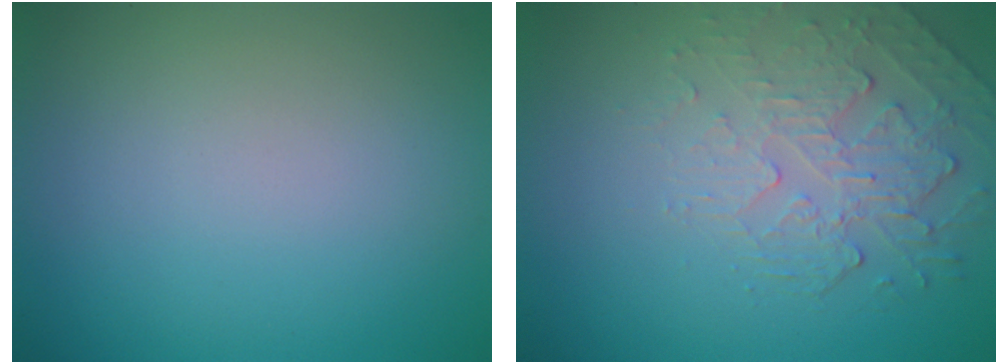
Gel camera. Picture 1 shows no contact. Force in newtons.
{"total": 2.4, "press": 1.7, "slide": 1.7}